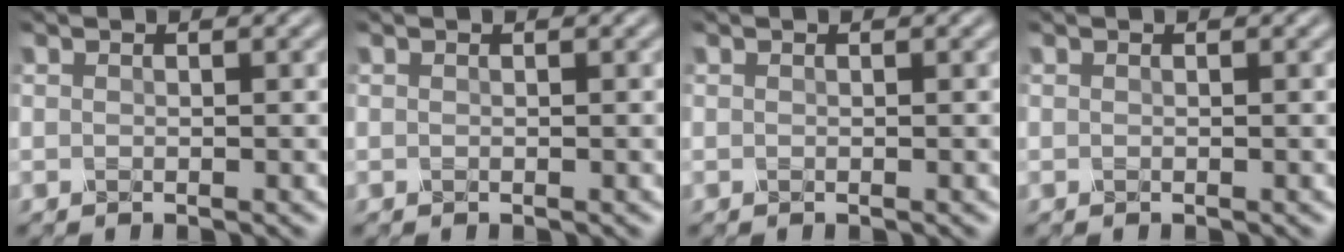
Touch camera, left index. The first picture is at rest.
{"total": 0.0}
{"total": 0.0}
{"total": 0.0}